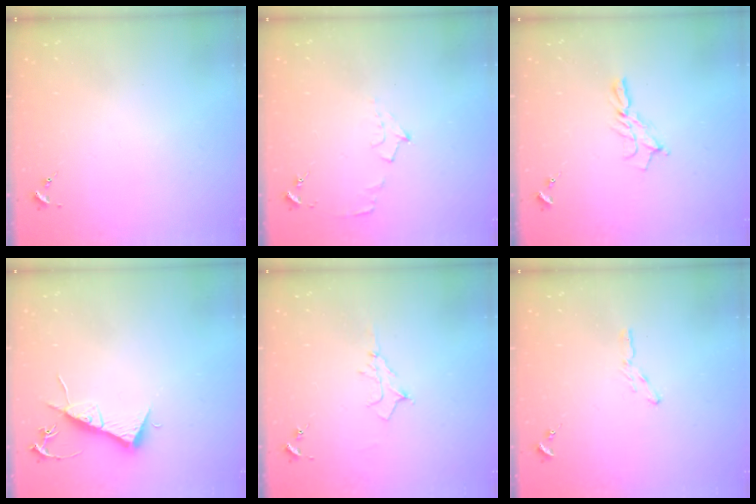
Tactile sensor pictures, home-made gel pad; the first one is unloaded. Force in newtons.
{"total": 5.5, "press": 5.5, "slide": 0.7}
{"total": 8.7, "press": 8.6, "slide": 0.6}
{"total": 9.6, "press": 9.6, "slide": 0.6}
{"total": 8.2, "press": 8.2, "slide": 1.0}
{"total": 3.1, "press": 3.1, "slide": 0.3}